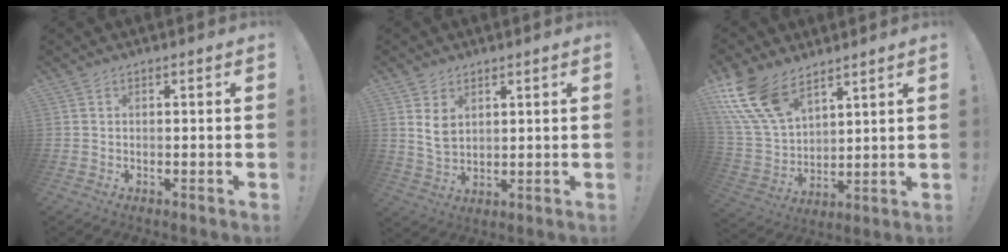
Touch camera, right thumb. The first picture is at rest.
{"total": 6.2, "force": [2.5, 4.3, 3.6], "torque": [-0.060, -0.009, 0.048]}
{"total": 16.9, "force": [10.9, 9.2, 9.2], "torque": [-0.207, -0.065, 0.205]}